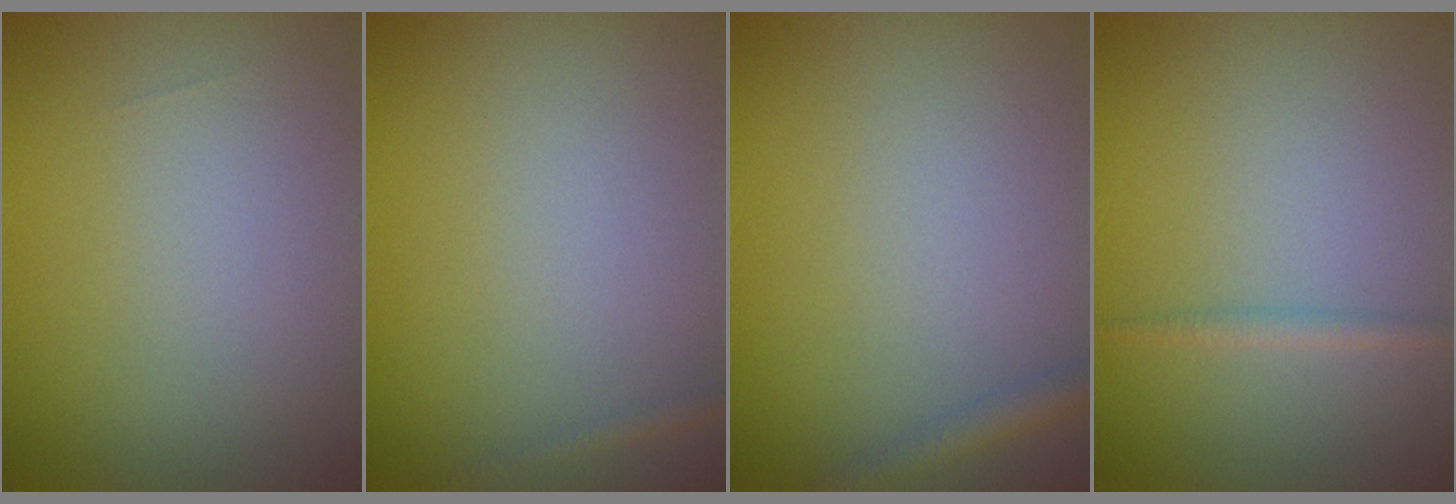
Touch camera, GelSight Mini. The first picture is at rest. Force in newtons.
{"total": 0.7, "press": 0.7, "slide": 0.0}
{"total": 1.7, "press": 1.7, "slide": 0.1}
{"total": 1.0, "press": 1.0, "slide": 0.0}